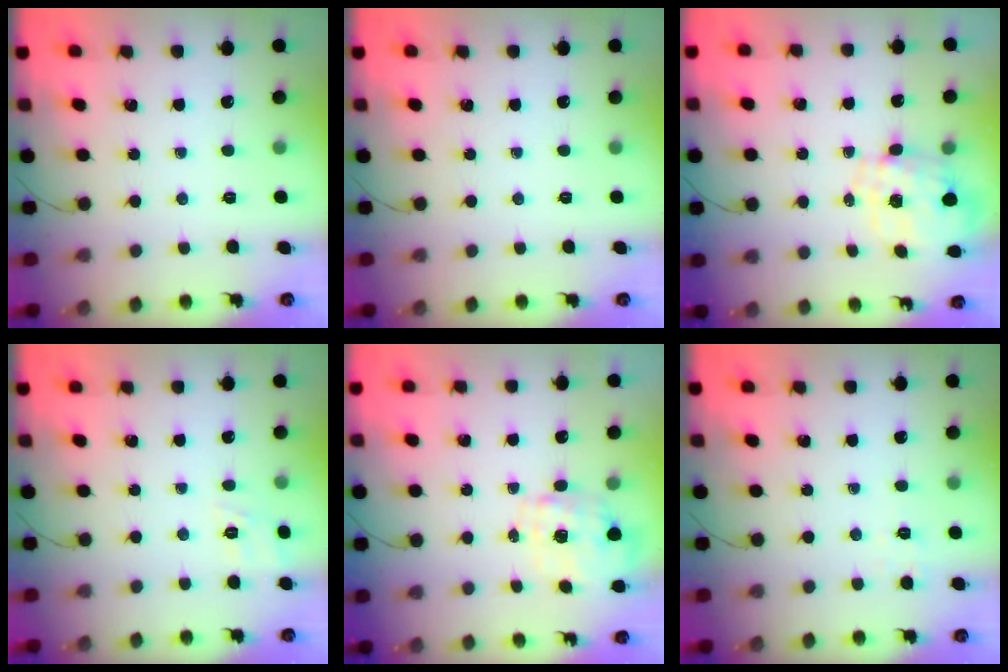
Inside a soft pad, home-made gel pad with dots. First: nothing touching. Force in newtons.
{"total": 0.0}
{"total": 1.9, "press": 1.5, "slide": 1.1}
{"total": 8.5, "press": 8.3, "slide": 1.8}
{"total": 1.5, "press": 1.5, "slide": 0.5}
{"total": 2.0, "press": 1.0, "slide": 1.7}